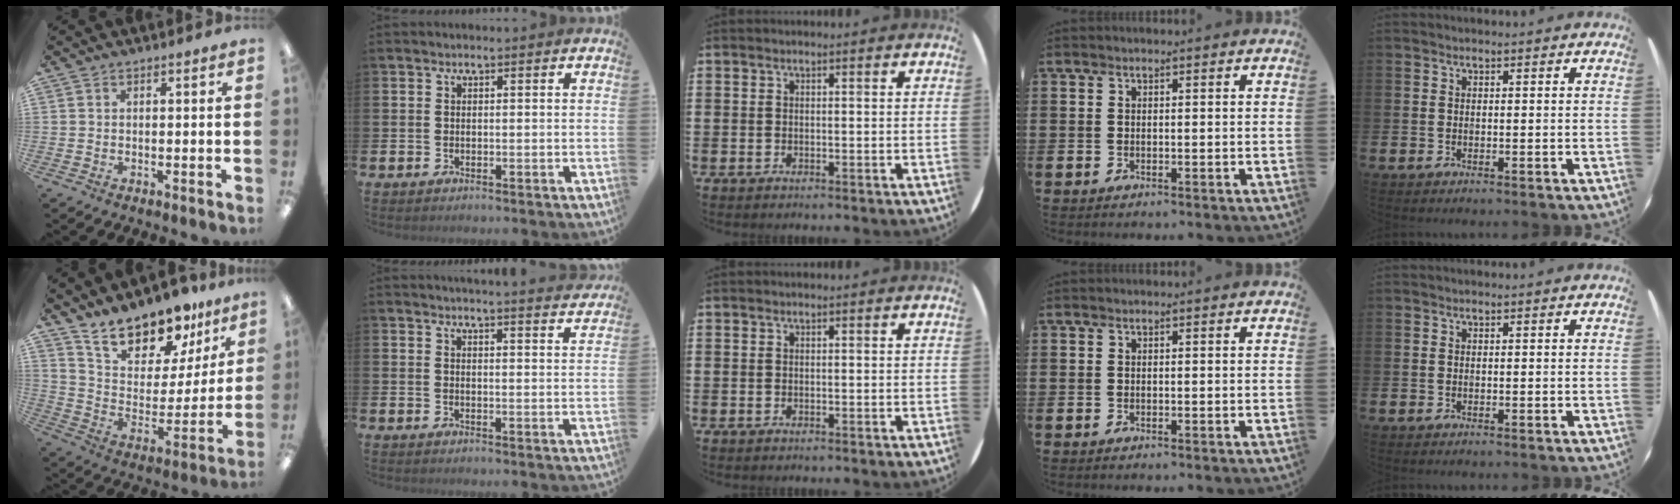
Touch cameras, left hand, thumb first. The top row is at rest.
{"thumb": {"total": 17.7, "force": [15.0, 7.2, 6.1], "torque": [-0.113, -0.110, 0.271]}, "index": {"total": 3.5, "force": [3.4, -0.6, 0.0], "torque": [0.000, -0.027, 0.059]}}